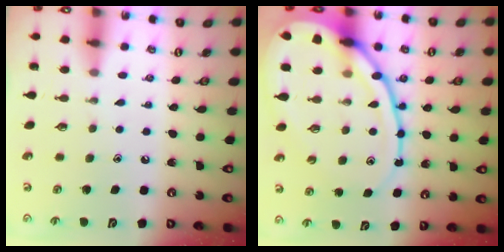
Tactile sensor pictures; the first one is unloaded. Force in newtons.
{"total": 20.4, "press": 20.3, "slide": 2.1}